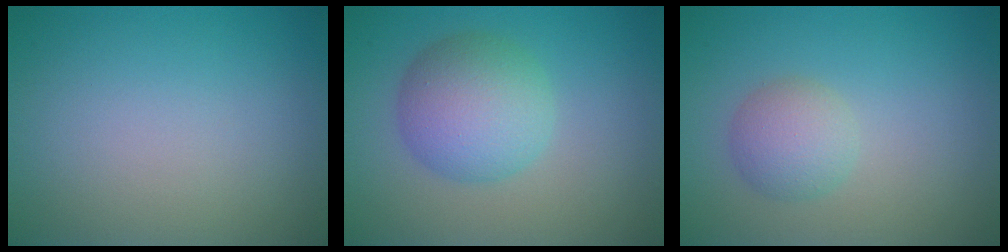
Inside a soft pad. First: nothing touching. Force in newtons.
{"total": 5.6, "press": 5.6, "slide": 0.1}
{"total": 2.7, "press": 2.7, "slide": 0.0}